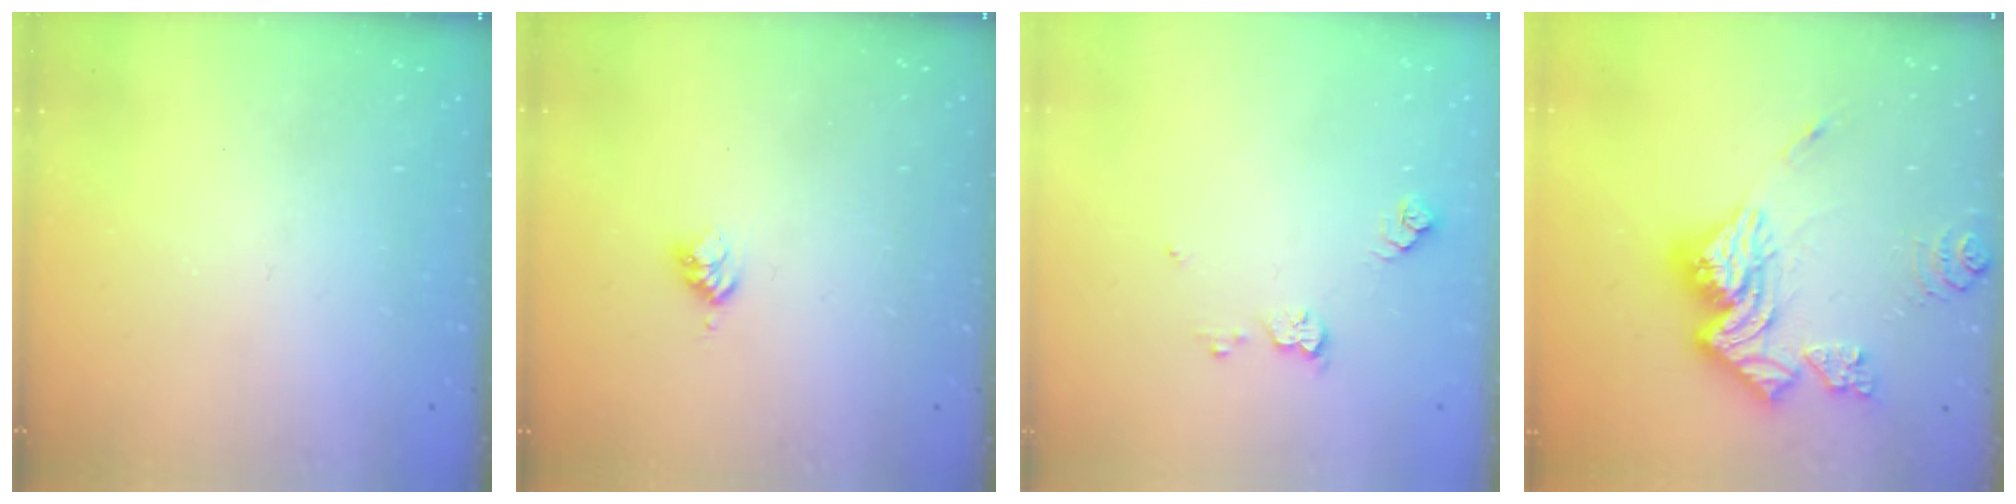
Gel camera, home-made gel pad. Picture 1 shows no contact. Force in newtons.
{"total": 3.0, "press": 2.9, "slide": 0.4}
{"total": 6.8, "press": 6.8, "slide": 0.5}
{"total": 18.6, "press": 18.5, "slide": 1.8}